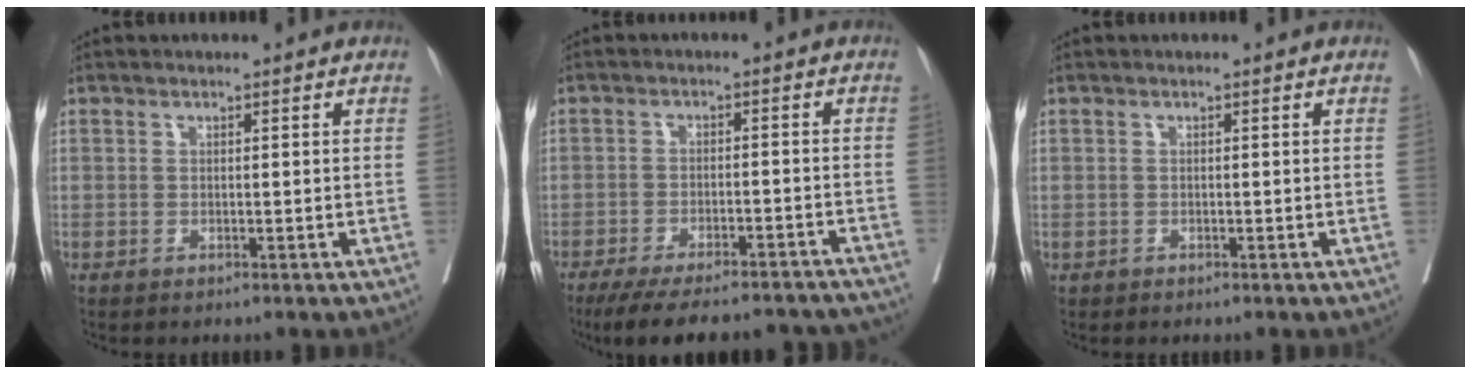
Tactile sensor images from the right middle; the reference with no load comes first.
{"total": 20.1, "force": [-18.0, 3.7, 8.2], "torque": [-0.121, -0.020, -0.234]}
{"total": 0.0}